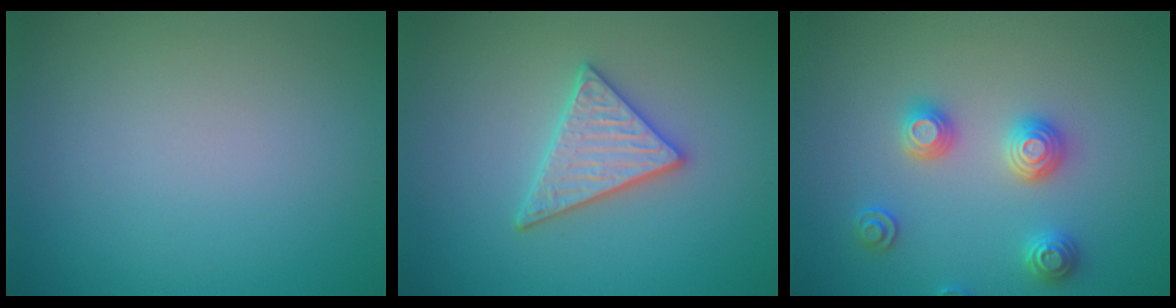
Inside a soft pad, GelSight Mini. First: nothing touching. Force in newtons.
{"total": 3.3, "press": 3.2, "slide": 0.6}
{"total": 2.9, "press": 2.9, "slide": 0.2}